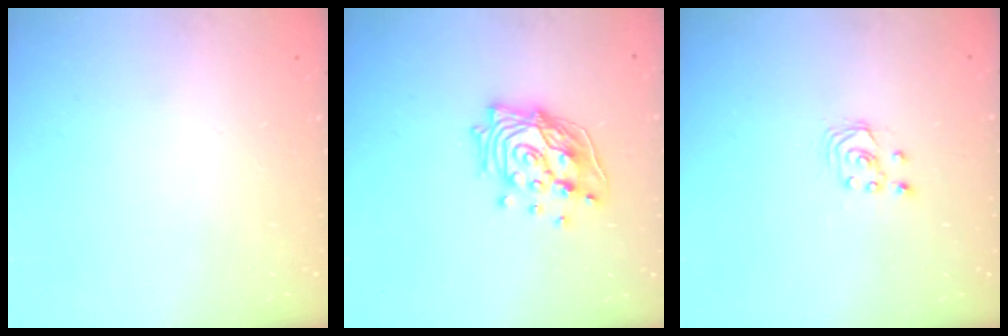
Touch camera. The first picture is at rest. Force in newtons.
{"total": 17.0, "press": 16.1, "slide": 5.5}
{"total": 2.1, "press": 2.1, "slide": 0.3}